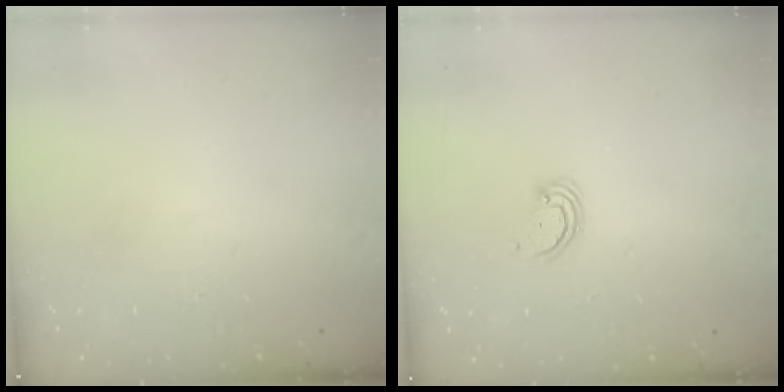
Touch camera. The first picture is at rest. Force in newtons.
{"total": 2.6, "press": 2.6, "slide": 0.2}